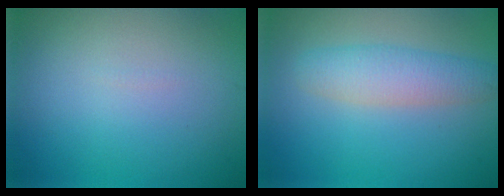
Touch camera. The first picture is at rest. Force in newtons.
{"total": 3.5, "press": 3.5, "slide": 0.1}